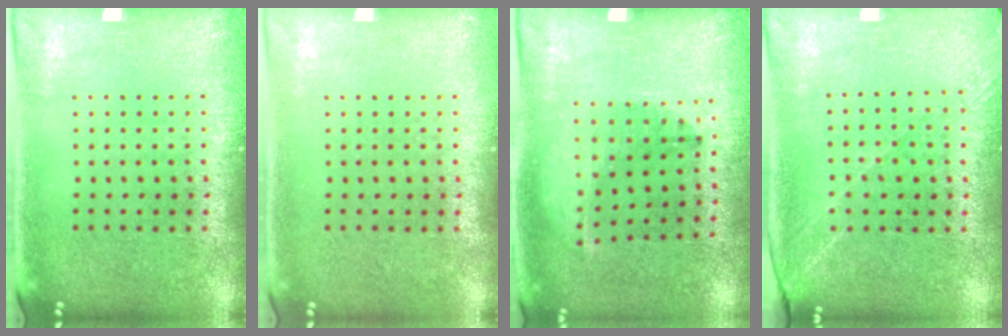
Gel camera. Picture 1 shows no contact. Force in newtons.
{"total": 0.0}
{"total": 1.3, "press": 0.9, "slide": 1.0}
{"total": 1.3, "press": 1.3, "slide": 0.4}